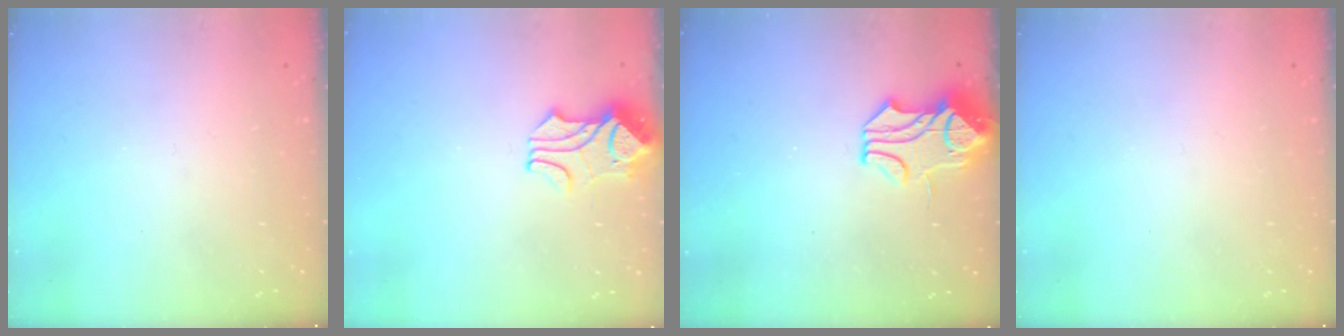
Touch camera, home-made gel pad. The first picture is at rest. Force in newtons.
{"total": 1.7, "press": 1.3, "slide": 1.0}
{"total": 1.6, "press": 0.8, "slide": 1.4}
{"total": 0.0}